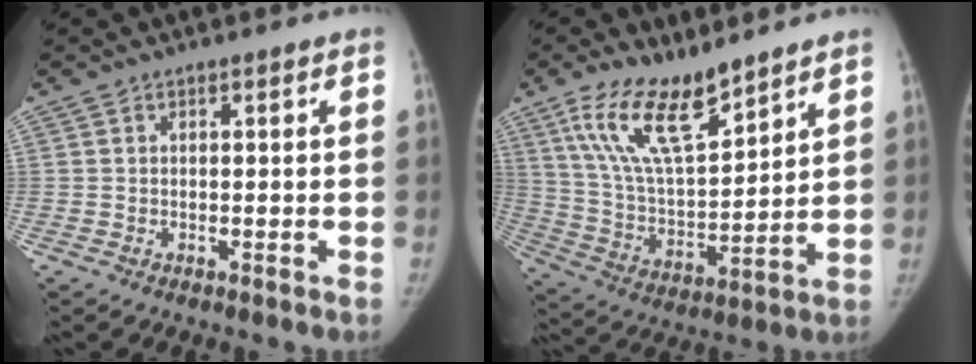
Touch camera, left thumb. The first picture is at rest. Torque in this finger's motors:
{"motor_torque": [0.30, 0.57, 1.39, -1.37, 0.29]}